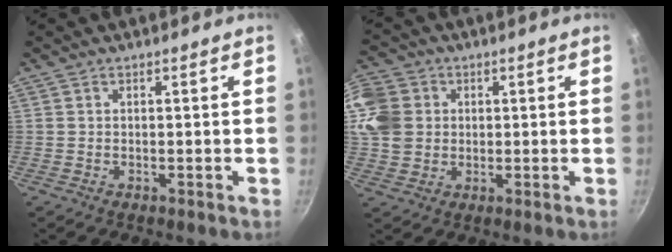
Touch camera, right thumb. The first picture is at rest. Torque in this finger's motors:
{"motor_torque": [0.67, 2.75, 0.21, -0.05, 0.13]}